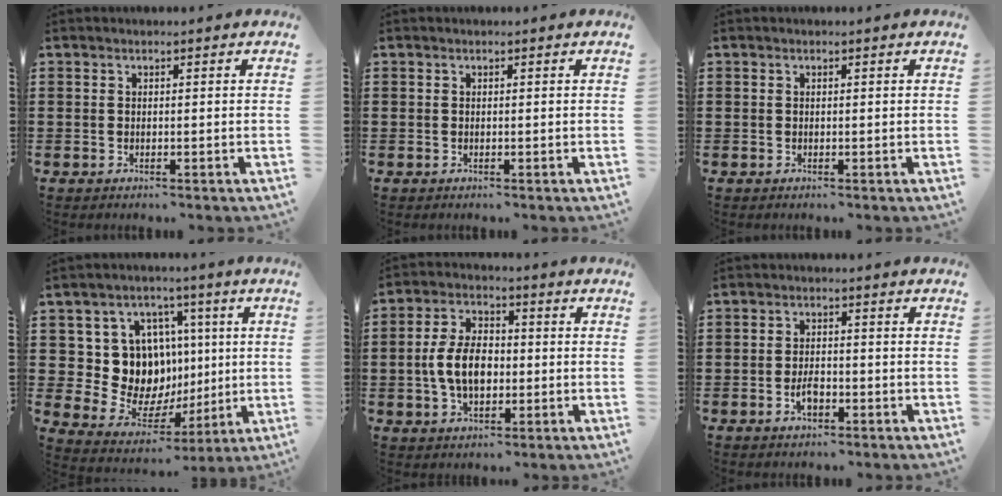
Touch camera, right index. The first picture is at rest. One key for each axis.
{"total": 0.0}
{"total": 0.0}
{"total": 11.9, "fx": 2.7, "fy": 10.8, "fz": 4.2, "tx": -0.107, "ty": -0.024, "tz": 0.064}
{"total": 7.5, "fx": -0.7, "fy": 4.4, "fz": 5.9, "tx": -0.136, "ty": 0.005, "tz": -0.019}
{"total": 3.0, "fx": -1.2, "fy": 1.4, "fz": 2.3, "tx": -0.052, "ty": -0.001, "tz": -0.024}